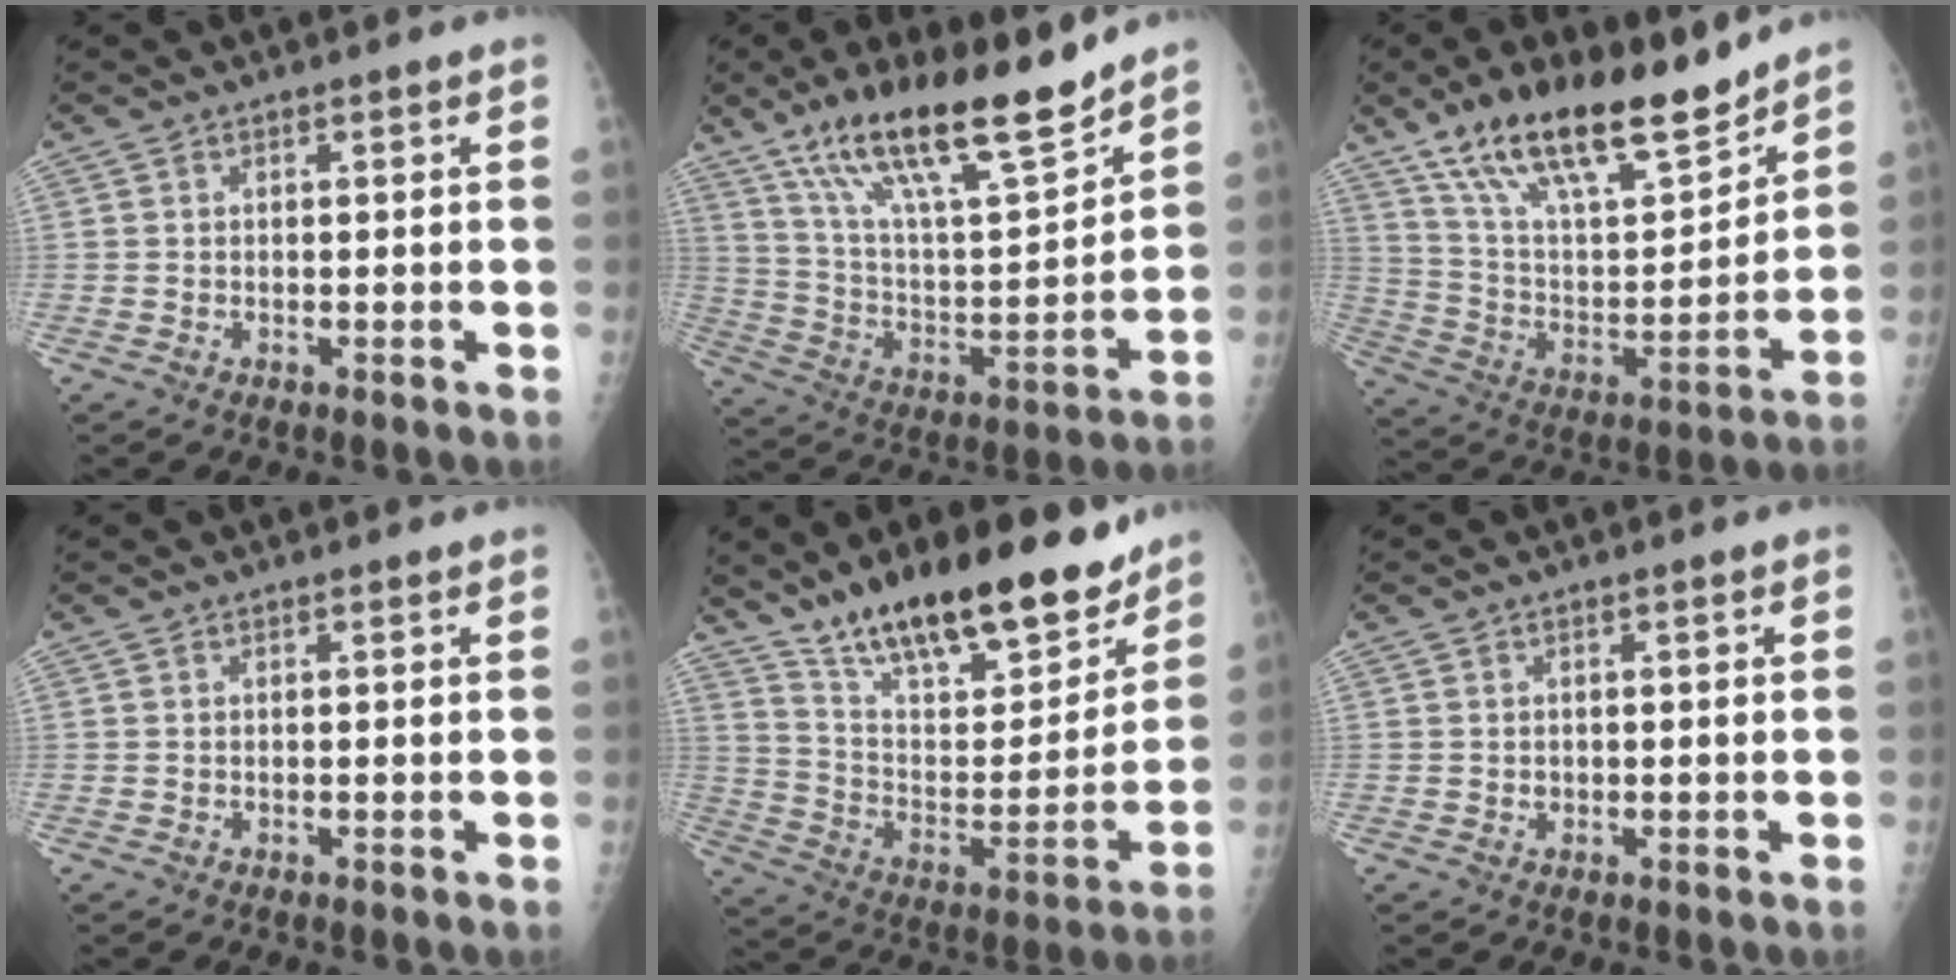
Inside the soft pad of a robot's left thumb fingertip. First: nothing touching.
{"total": 21.9, "force": [15.9, 4.9, 14.2], "torque": [-0.215, -0.072, 0.284]}
{"total": 22.3, "force": [16.6, 6.9, 13.2], "torque": [-0.187, -0.071, 0.295]}
{"total": 0.0}
{"total": 24.5, "force": [18.4, 8.2, 13.9], "torque": [-0.177, -0.086, 0.304]}
{"total": 0.6, "force": [-0.1, 0.6, 0.2], "torque": [0.004, 0.002, 0.000]}